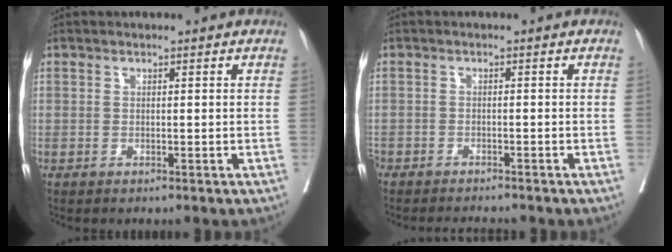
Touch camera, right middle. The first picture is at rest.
{"total": 5.9, "force": [-5.6, 0.6, 1.9], "torque": [-0.023, -0.010, -0.082]}